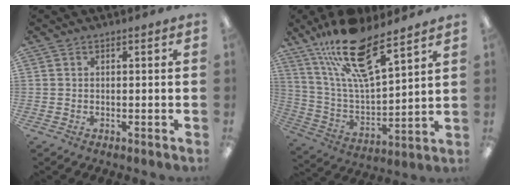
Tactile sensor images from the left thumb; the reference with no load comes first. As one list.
[{"total": 19.5, "force": [13.8, 6.0, 12.5], "torque": [-0.229, -0.074, 0.237]}]